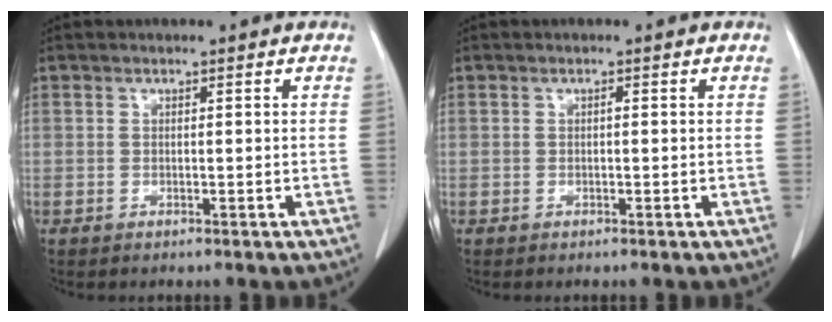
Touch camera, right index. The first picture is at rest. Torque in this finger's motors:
{"motor_torque": [0.08, -0.06, 0.01, 0.02]}